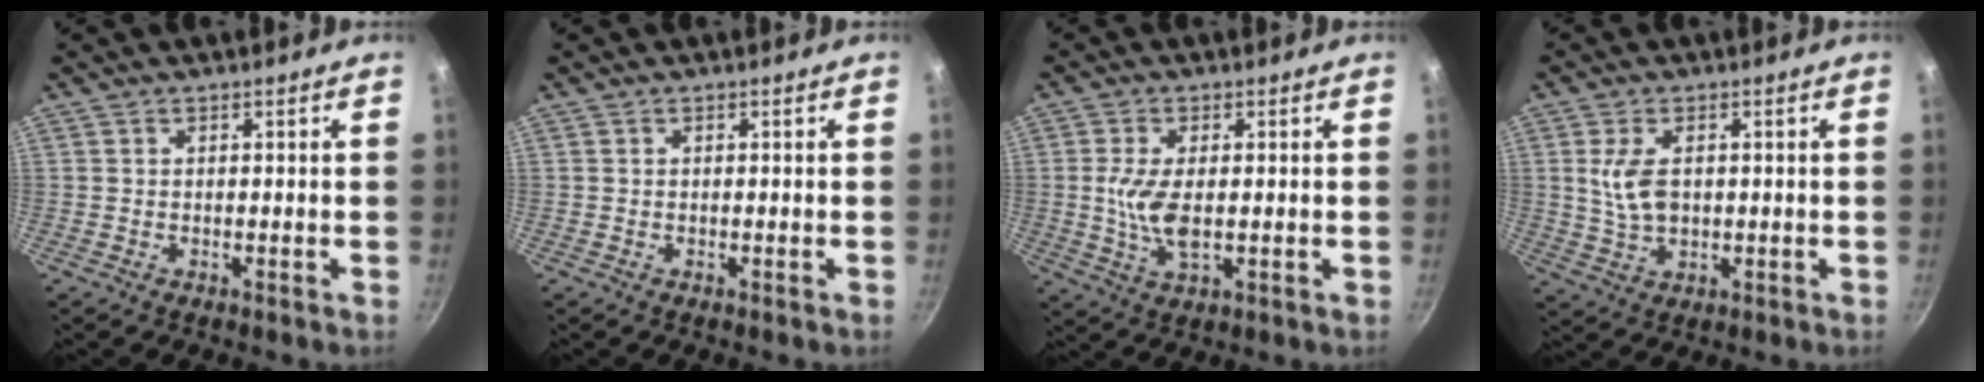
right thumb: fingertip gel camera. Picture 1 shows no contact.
{"total": 0.0}
{"total": 7.0, "force": [-0.1, 3.1, 6.2], "torque": [-0.130, -0.007, -0.001]}
{"total": 6.5, "force": [0.9, 3.9, 5.1], "torque": [-0.096, -0.004, 0.020]}